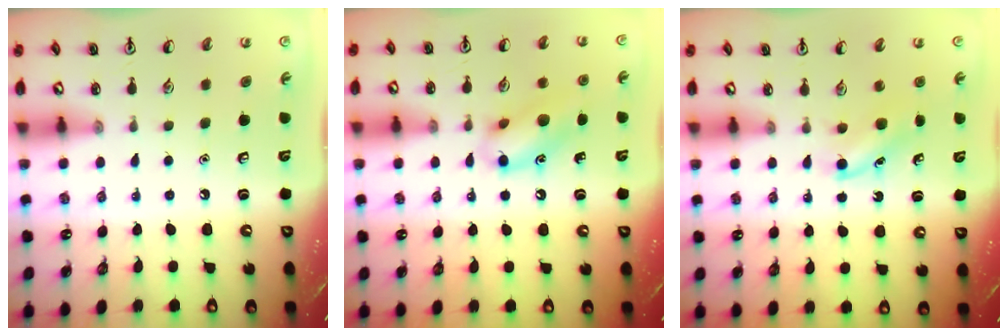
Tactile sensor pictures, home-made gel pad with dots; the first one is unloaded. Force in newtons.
{"total": 11.1, "press": 10.9, "slide": 1.9}
{"total": 3.7, "press": 3.5, "slide": 1.2}